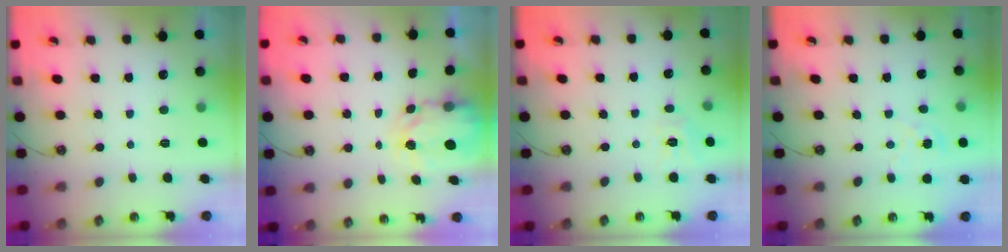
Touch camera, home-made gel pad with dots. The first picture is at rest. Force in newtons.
{"total": 3.8, "press": 3.8, "slide": 0.0}
{"total": 6.7, "press": 6.6, "slide": 0.4}
{"total": 1.4, "press": 1.4, "slide": 0.2}